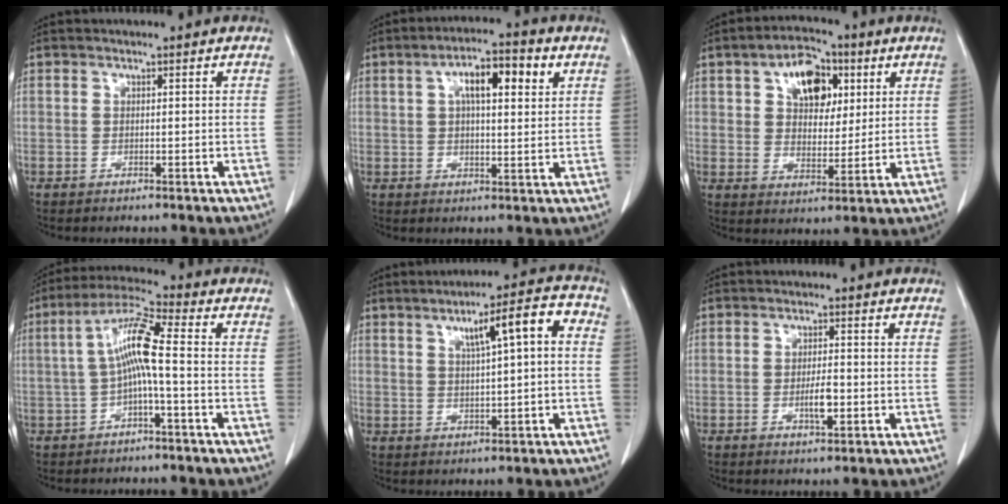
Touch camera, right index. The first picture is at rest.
{"total": 8.5, "force": [3.0, 2.4, 7.5], "torque": [-0.127, 0.020, 0.044]}
{"total": 10.0, "force": [4.0, 6.2, 6.8], "torque": [-0.113, 0.024, 0.067]}
{"total": 8.1, "force": [-0.5, 0.3, 8.1], "torque": [-0.156, 0.023, -0.014]}
{"total": 8.0, "force": [1.9, 1.1, 7.7], "torque": [-0.114, 0.023, 0.025]}
{"total": 3.4, "force": [-0.9, 0.8, 3.2], "torque": [-0.060, -0.001, -0.013]}